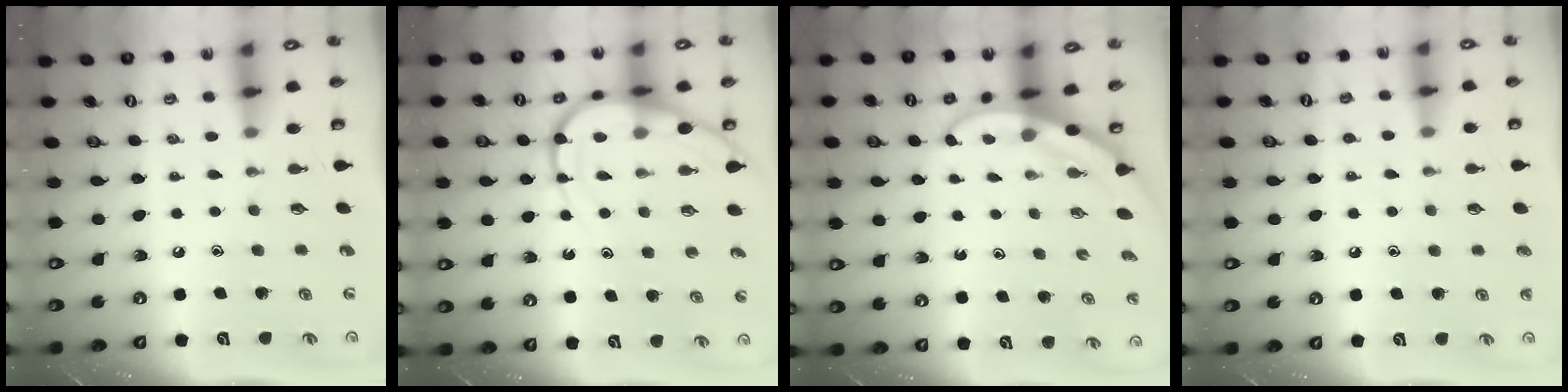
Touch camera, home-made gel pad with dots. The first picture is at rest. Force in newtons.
{"total": 9.7, "press": 9.7, "slide": 0.9}
{"total": 3.4, "press": 3.4, "slide": 0.2}
{"total": 3.5, "press": 3.5, "slide": 0.4}